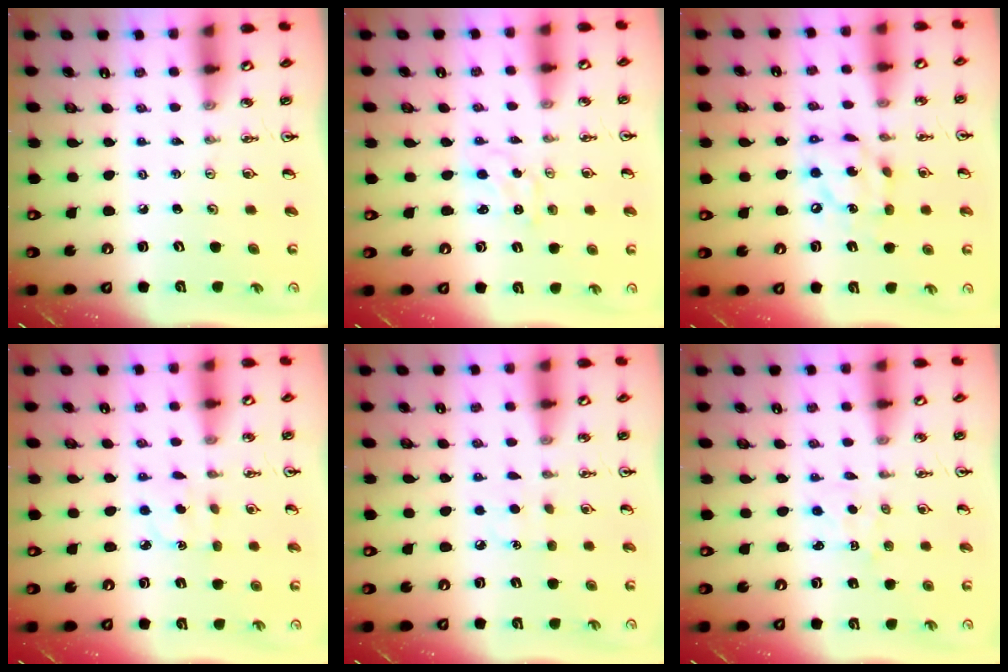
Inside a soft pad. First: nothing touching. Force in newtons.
{"total": 0.8, "press": 0.8, "slide": 0.3}
{"total": 11.9, "press": 11.8, "slide": 0.7}
{"total": 3.0, "press": 2.9, "slide": 0.8}
{"total": 4.7, "press": 4.7, "slide": 0.5}
{"total": 1.8, "press": 1.7, "slide": 0.3}